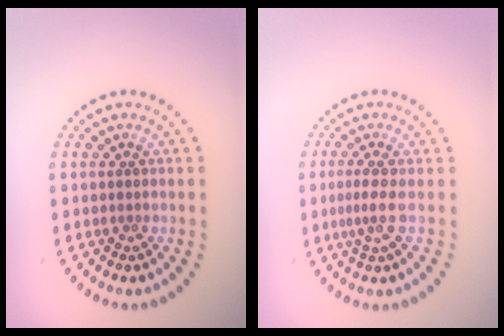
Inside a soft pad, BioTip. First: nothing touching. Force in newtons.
{"total": 2.2, "press": 1.4, "slide": 1.6}